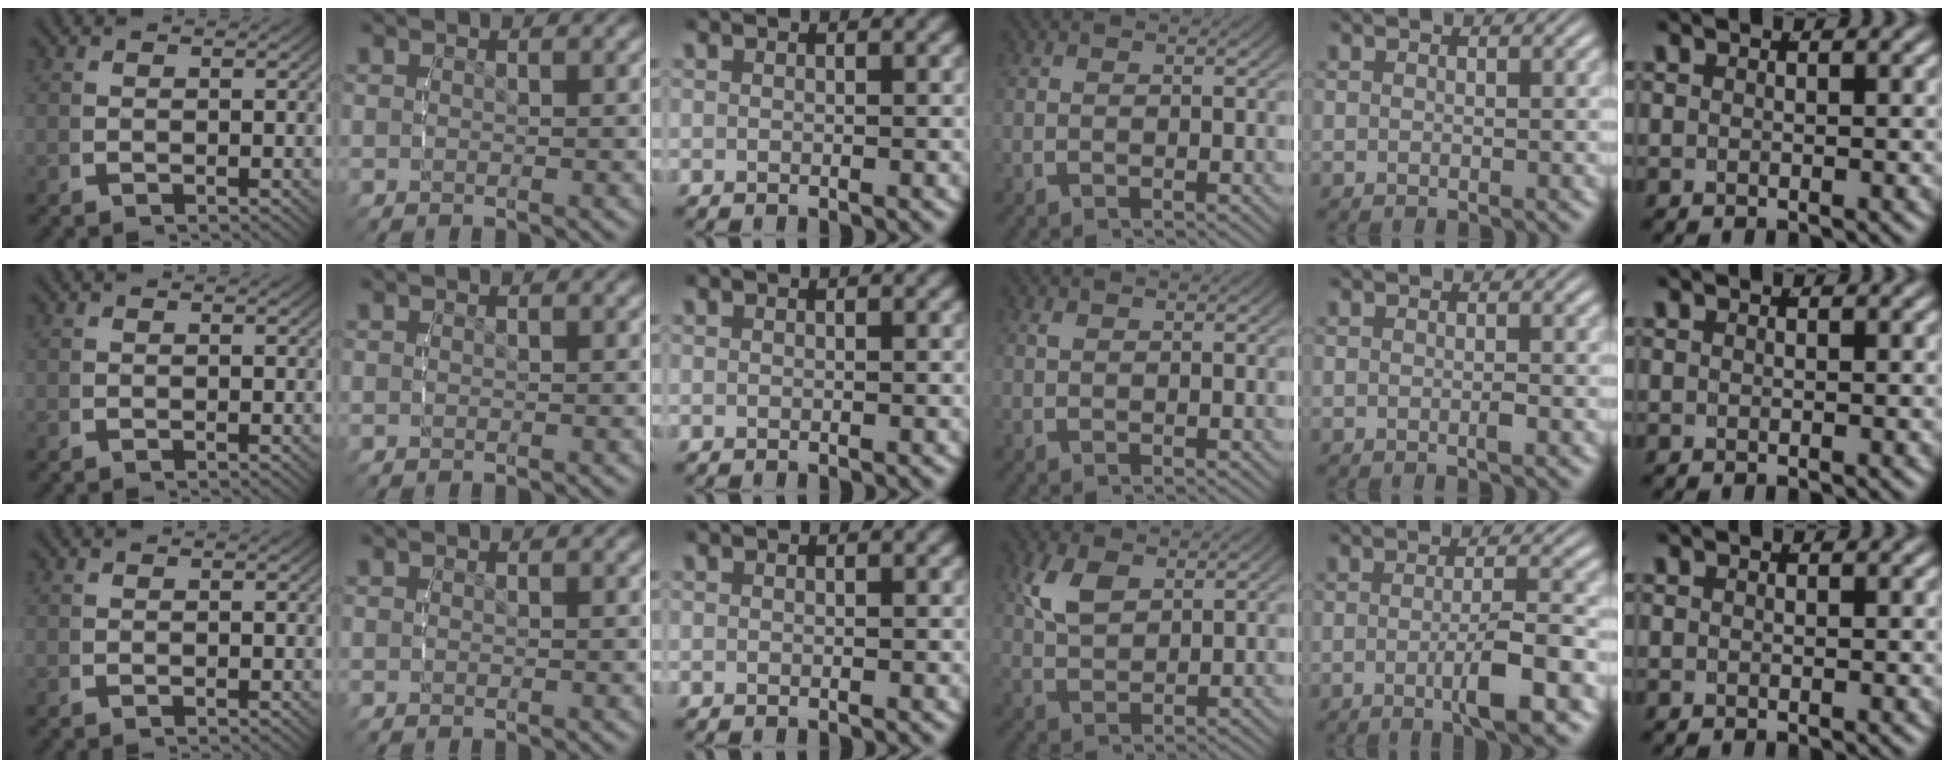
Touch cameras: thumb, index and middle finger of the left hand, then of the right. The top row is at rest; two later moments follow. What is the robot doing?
{"motion": "lift_and_place", "object": "bottle cap"}